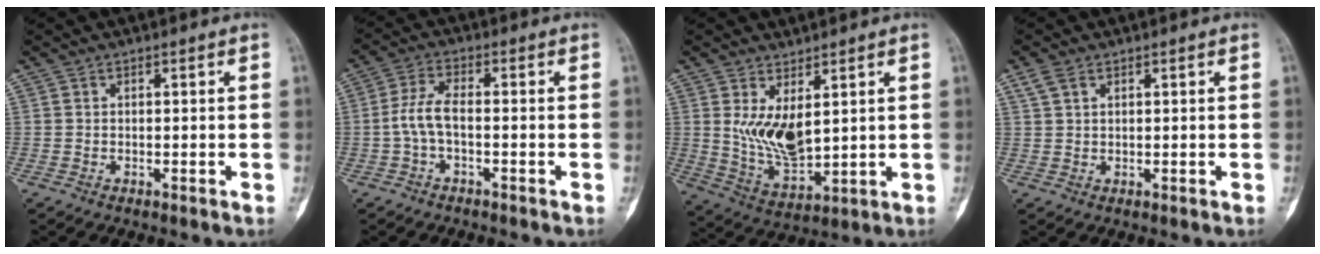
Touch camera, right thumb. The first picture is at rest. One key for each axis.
{"total": 5.1, "fx": -1.2, "fy": 2.1, "fz": 4.5, "tx": -0.101, "ty": 0.018, "tz": -0.030}
{"total": 9.2, "fx": 2.8, "fy": 4.6, "fz": 7.4, "tx": -0.131, "ty": -0.032, "tz": 0.071}
{"total": 2.5, "fx": 1.5, "fy": 1.4, "fz": 1.5, "tx": -0.037, "ty": 0.006, "tz": 0.036}